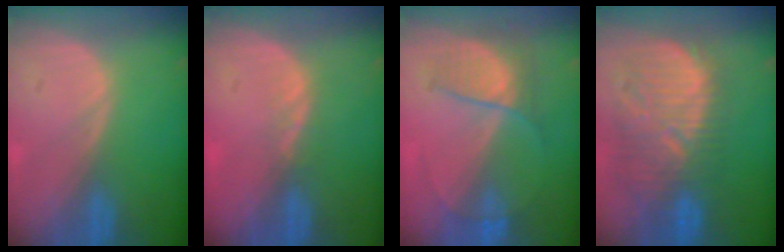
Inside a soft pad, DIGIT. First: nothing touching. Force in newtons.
{"total": 1.5, "press": 1.2, "slide": 0.8}
{"total": 5.8, "press": 5.7, "slide": 1.4}
{"total": 12.3, "press": 11.2, "slide": 5.1}